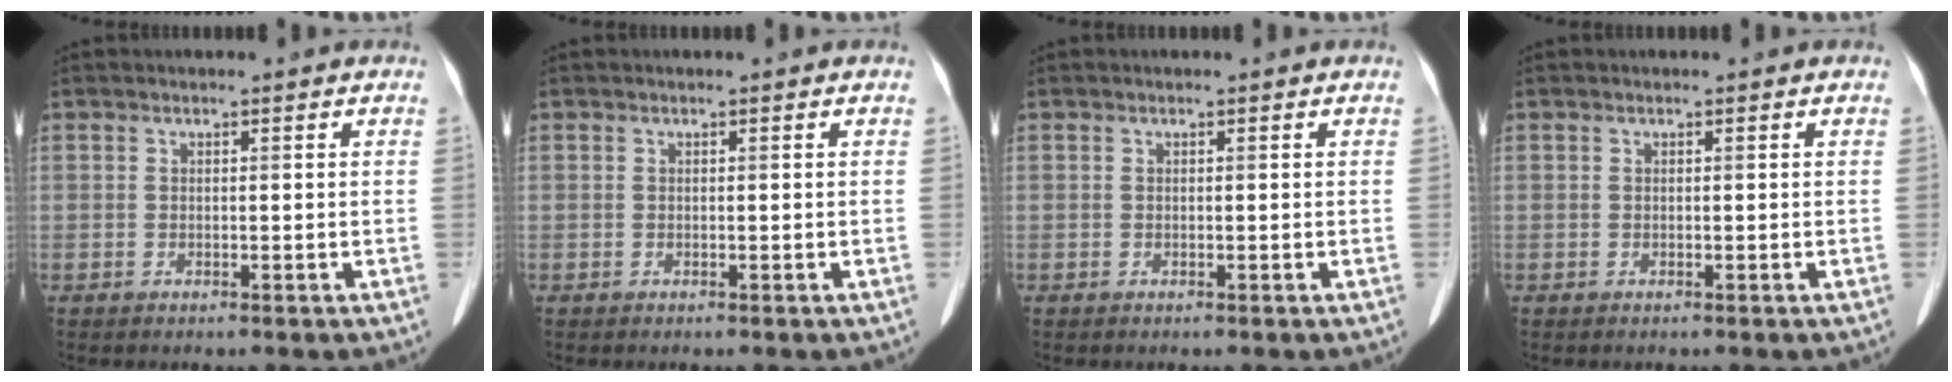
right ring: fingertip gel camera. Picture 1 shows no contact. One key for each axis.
{"total": 0.0}
{"total": 0.0}
{"total": 0.0}